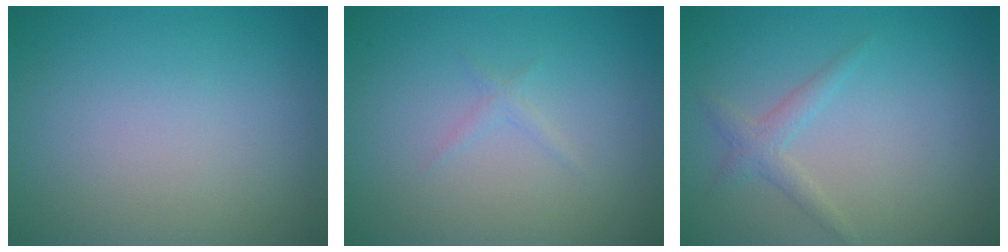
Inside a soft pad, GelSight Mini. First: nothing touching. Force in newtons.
{"total": 0.7, "press": 0.7, "slide": 0.0}
{"total": 1.6, "press": 1.6, "slide": 0.1}